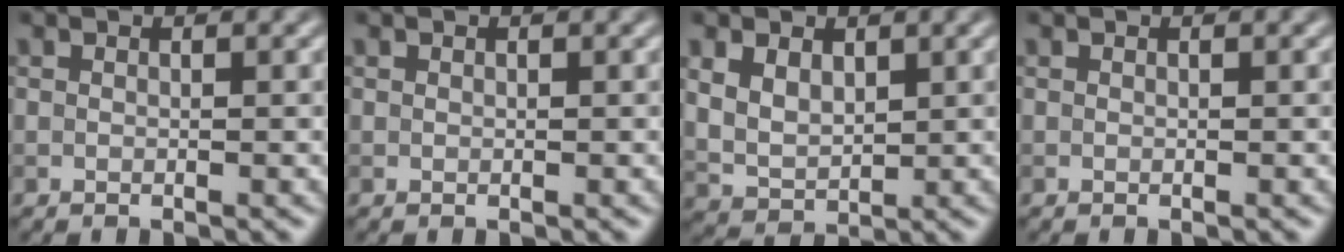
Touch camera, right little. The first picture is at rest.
{"total": 0.0}
{"total": 3.6, "force": [1.4, 2.5, 2.2], "torque": [-0.049, -0.007, 0.031]}
{"total": 0.0}